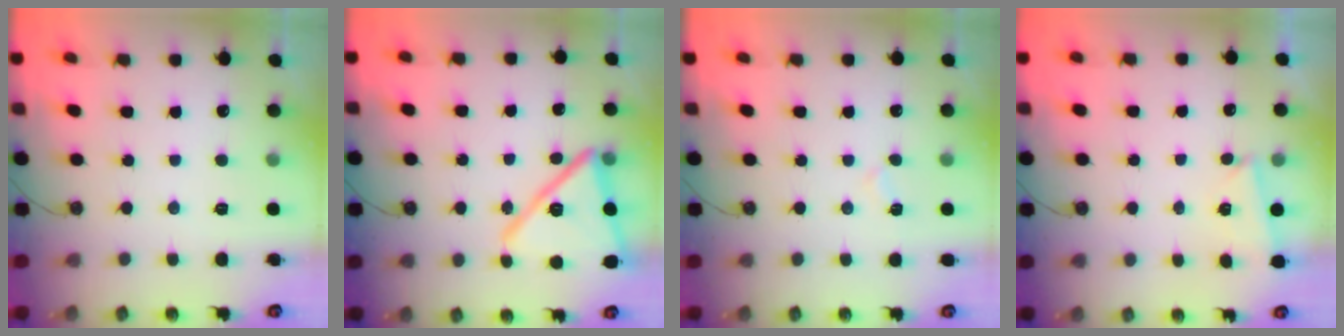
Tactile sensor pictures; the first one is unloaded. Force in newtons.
{"total": 17.8, "press": 17.8, "slide": 1.1}
{"total": 4.7, "press": 4.2, "slide": 2.1}
{"total": 2.0, "press": 1.9, "slide": 0.7}